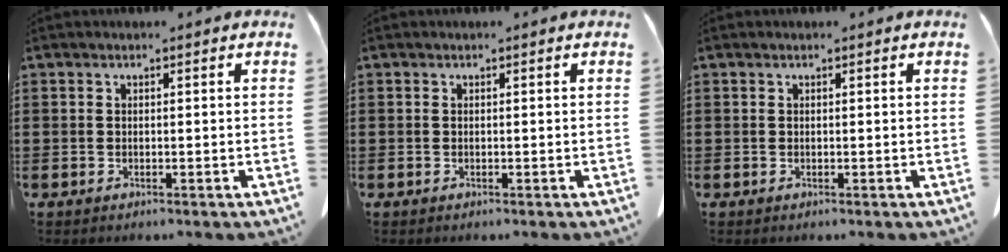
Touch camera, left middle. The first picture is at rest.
{"total": 0.0}
{"total": 0.0}